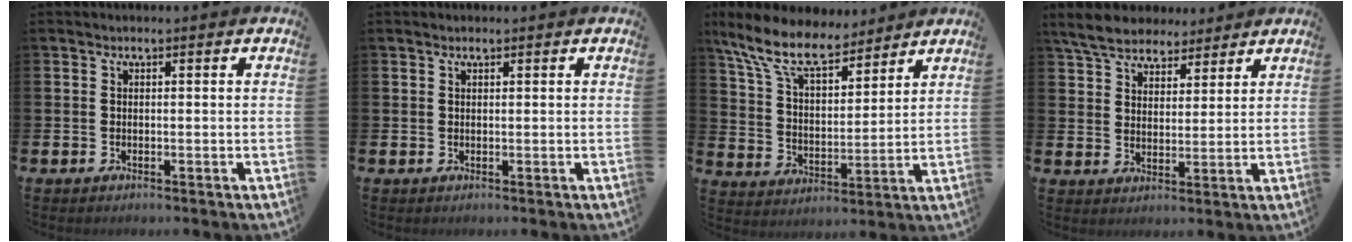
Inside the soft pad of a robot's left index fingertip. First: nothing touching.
{"total": 0.7, "force": [0.6, 0.2, 0.3], "torque": [0.009, -0.003, 0.008]}
{"total": 9.8, "force": [8.4, 3.2, 4.0], "torque": [-0.118, -0.041, 0.152]}
{"total": 6.0, "force": [5.6, 2.1, 1.0], "torque": [-0.042, -0.019, 0.102]}